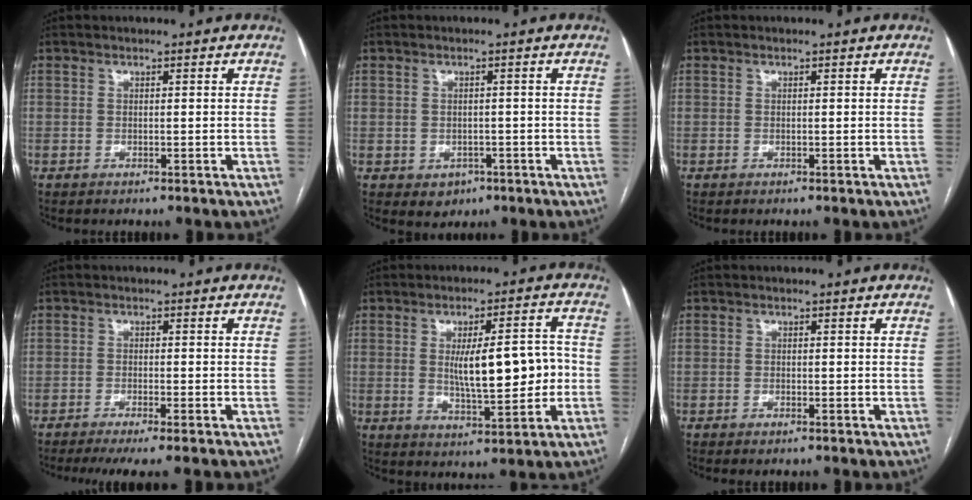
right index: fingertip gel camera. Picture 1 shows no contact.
{"total": 3.2, "force": [-1.2, 2.8, 1.1], "torque": [-0.007, 0.004, -0.005]}
{"total": 0.0}
{"total": 5.0, "force": [-3.8, -0.2, 3.3], "torque": [-0.049, -0.009, -0.062]}
{"total": 10.8, "force": [-0.3, 2.8, 10.5], "torque": [-0.162, 0.012, 0.004]}
{"total": 0.7, "force": [-0.5, 0.2, 0.4], "torque": [-0.008, -0.001, -0.006]}